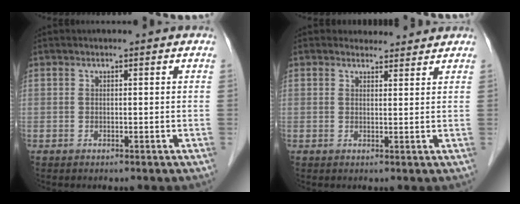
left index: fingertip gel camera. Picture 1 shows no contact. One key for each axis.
{"total": 2.8, "fx": 2.6, "fy": 0.9, "fz": -0.2, "tx": 0.000, "ty": 0.004, "tz": 0.036}